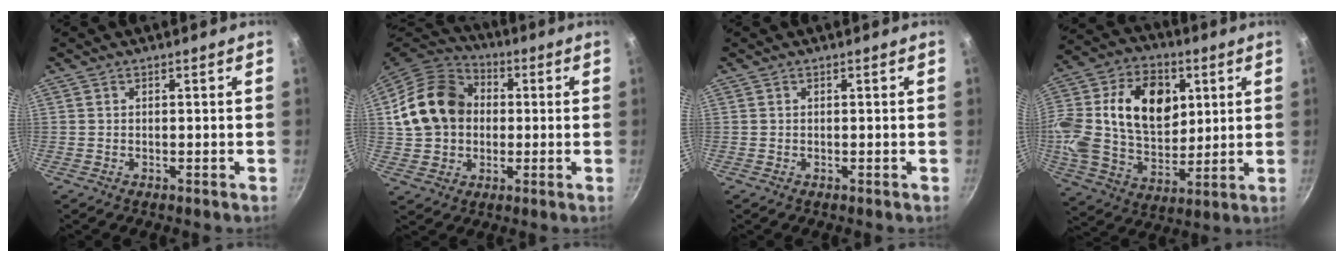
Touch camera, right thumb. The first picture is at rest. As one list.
[{"total": 17.1, "force": [2.1, 13.6, 10.2], "torque": [-0.169, 0.031, 0.032]}, {"total": 0.0}, {"total": 26.2, "force": [6.0, 18.0, 18.0], "torque": [-0.346, 0.010, 0.102]}]